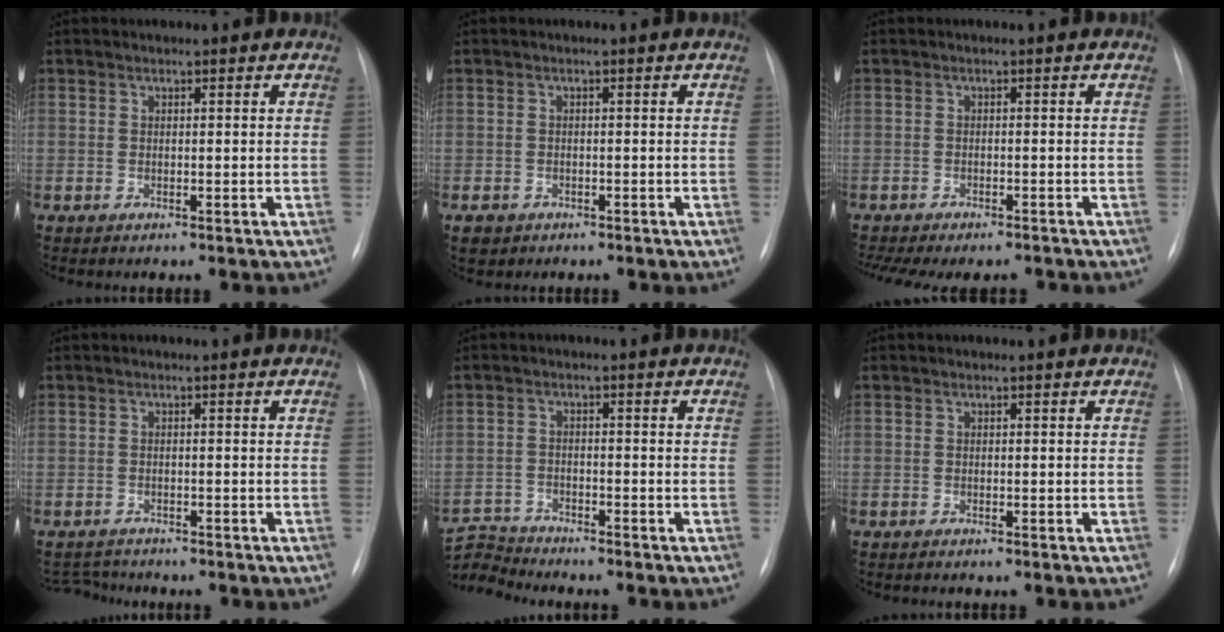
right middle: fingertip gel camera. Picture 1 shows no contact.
{"total": 2.4, "force": [-1.5, 1.8, 0.6], "torque": [-0.013, 0.001, -0.020]}
{"total": 11.2, "force": [-9.3, 3.8, 4.8], "torque": [-0.096, 0.000, -0.119]}
{"total": 2.5, "force": [-2.4, 0.5, -0.4], "torque": [0.007, -0.011, -0.039]}
{"total": 5.8, "force": [-5.7, -0.2, -0.9], "torque": [0.011, 0.002, -0.110]}
{"total": 0.0}